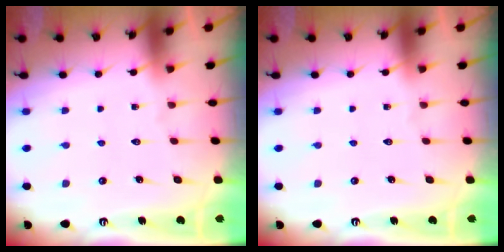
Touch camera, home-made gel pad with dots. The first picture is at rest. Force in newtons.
{"total": 0.0}